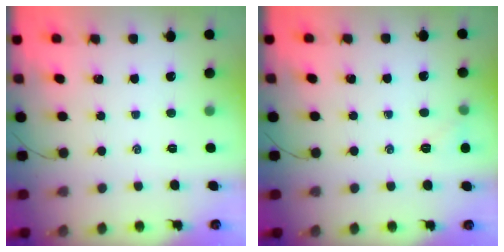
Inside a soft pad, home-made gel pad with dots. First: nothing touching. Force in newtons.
{"total": 4.8, "press": 4.6, "slide": 1.4}